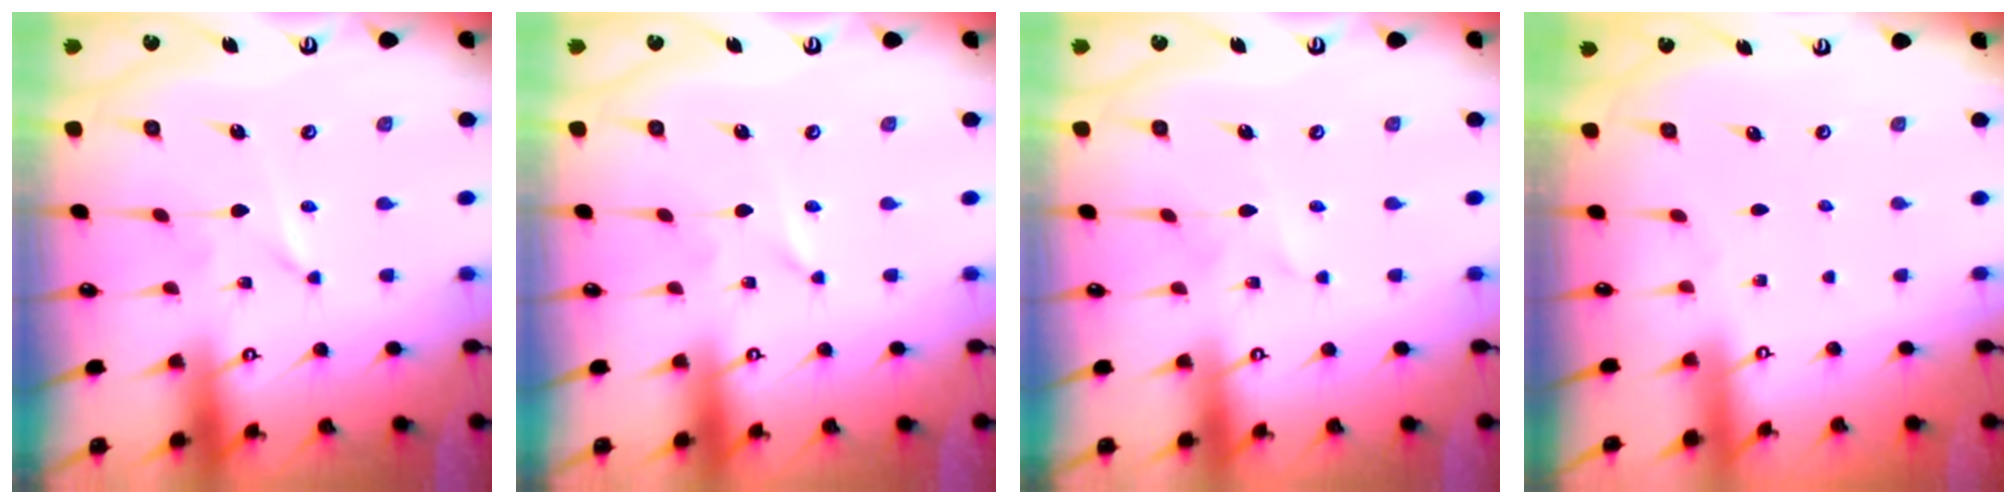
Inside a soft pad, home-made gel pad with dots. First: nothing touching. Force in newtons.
{"total": 0.0}
{"total": 1.6, "press": 1.6, "slide": 0.1}
{"total": 0.0}